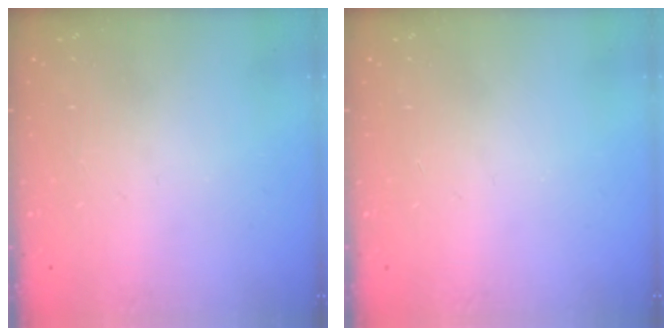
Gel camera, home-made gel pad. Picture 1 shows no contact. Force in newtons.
{"total": 0.0}